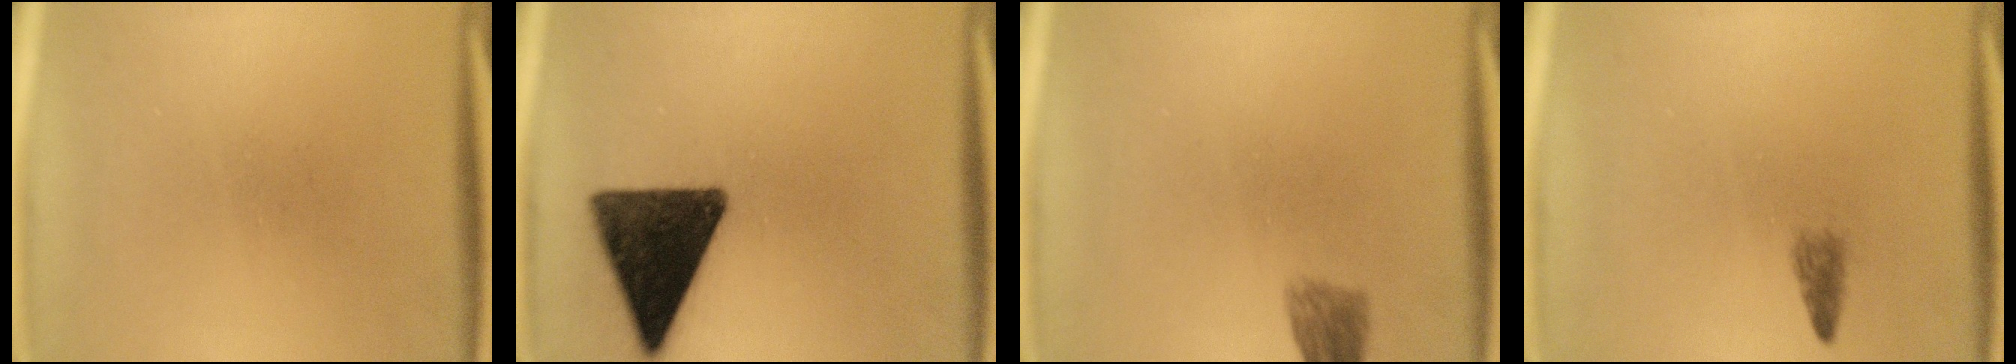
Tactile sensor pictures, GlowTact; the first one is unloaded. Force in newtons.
{"total": 15.1}
{"total": 2.9}
{"total": 1.4}